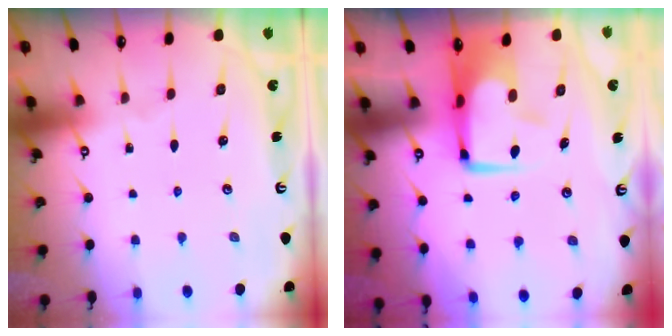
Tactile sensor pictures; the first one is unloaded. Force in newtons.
{"total": 7.9, "press": 7.8, "slide": 1.3}